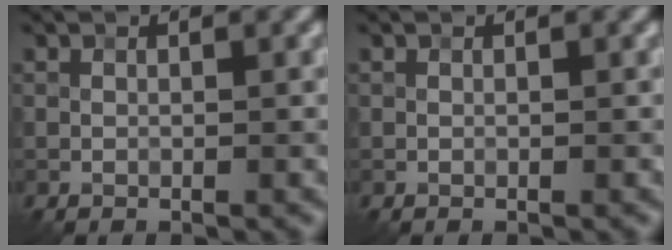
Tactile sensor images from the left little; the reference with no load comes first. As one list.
[{"total": 0.0}]